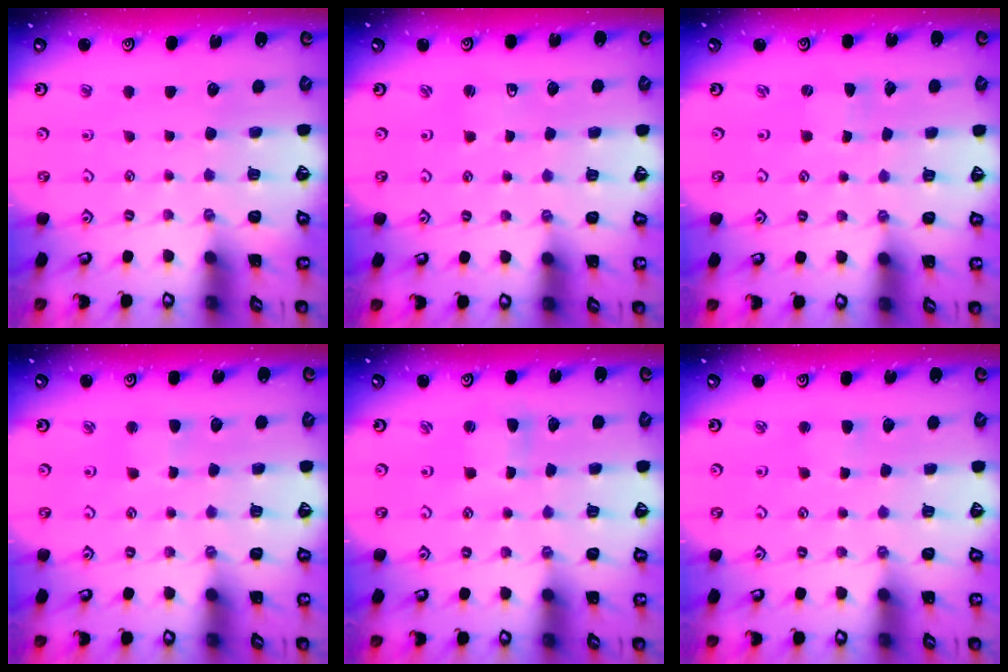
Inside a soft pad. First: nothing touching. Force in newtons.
{"total": 2.2, "press": 2.2, "slide": 0.3}
{"total": 0.0}
{"total": 2.5, "press": 2.5, "slide": 0.3}
{"total": 1.7, "press": 1.6, "slide": 0.4}
{"total": 2.9, "press": 2.9, "slide": 0.4}